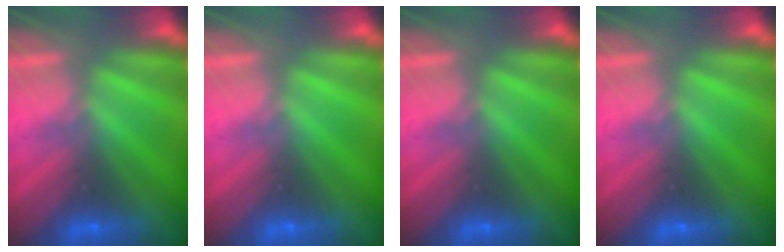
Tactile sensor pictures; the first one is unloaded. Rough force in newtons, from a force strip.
{"total": 0.0}
{"total": 0.0}
{"total": 0.0}